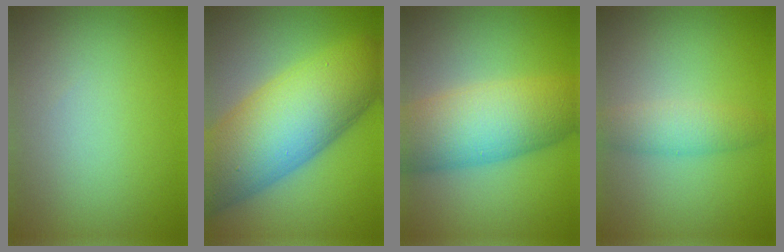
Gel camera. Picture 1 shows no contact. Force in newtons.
{"total": 13.7, "press": 13.7, "slide": 0.4}
{"total": 9.0, "press": 9.0, "slide": 0.1}
{"total": 2.7, "press": 2.7, "slide": 0.1}